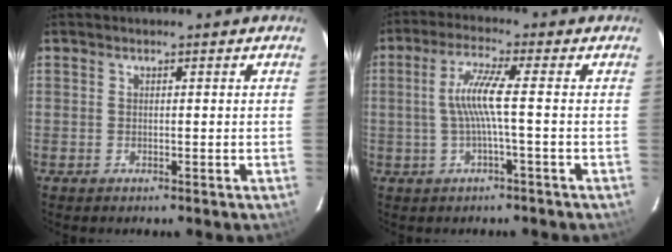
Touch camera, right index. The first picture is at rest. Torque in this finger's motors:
{"motor_torque": [0.19, -0.06, 0.28, 0.14]}